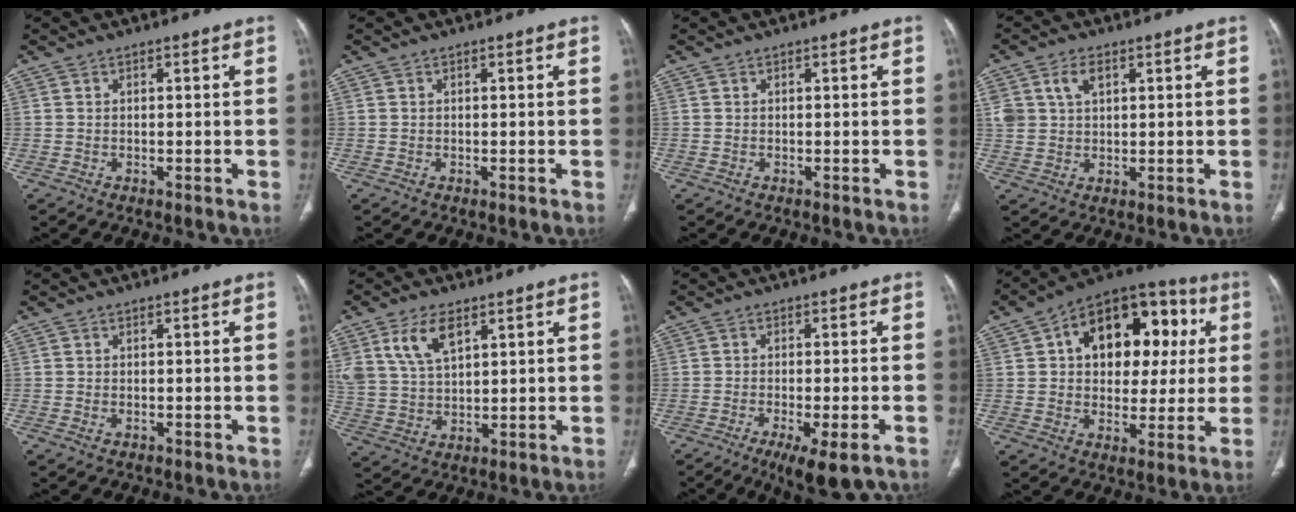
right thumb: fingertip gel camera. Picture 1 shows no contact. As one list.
[{"total": 0.0}, {"total": 0.0}, {"total": 6.3, "force": [2.6, 4.1, 4.0], "torque": [-0.075, 0.000, 0.056]}, {"total": 0.9, "force": [-0.3, 0.6, 0.6], "torque": [-0.014, 0.005, -0.002]}, {"total": 9.5, "force": [4.9, 5.0, 6.4], "torque": [-0.121, -0.014, 0.104]}, {"total": 8.6, "force": [-5.2, 2.2, 6.6], "torque": [-0.099, -0.004, -0.078]}, {"total": 21.3, "force": [5.1, 13.8, 15.5], "torque": [-0.168, 0.028, 0.071]}]